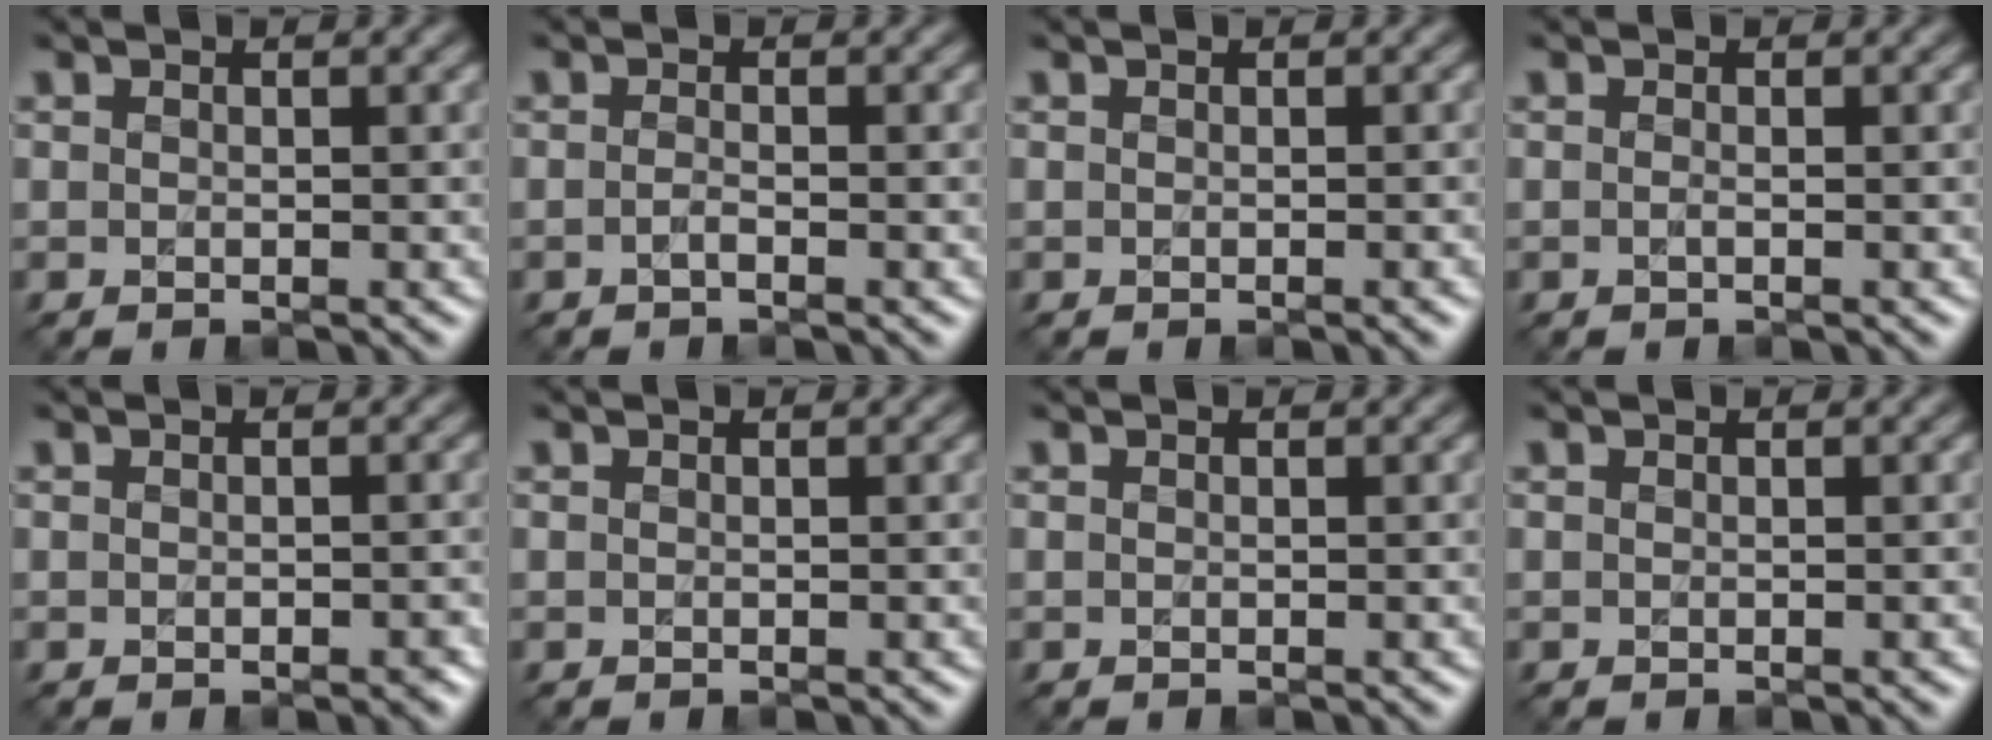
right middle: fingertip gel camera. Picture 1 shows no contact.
{"total": 0.8, "force": [-0.5, 0.2, 0.6], "torque": [-0.014, 0.000, -0.010]}
{"total": 0.8, "force": [-0.3, 0.1, 0.7], "torque": [-0.006, 0.001, -0.005]}
{"total": 0.5, "force": [-0.2, 0.1, 0.5], "torque": [-0.011, -0.001, -0.005]}
{"total": 0.9, "force": [-0.4, 0.4, 0.7], "torque": [-0.011, 0.001, -0.003]}
{"total": 0.0}
{"total": 0.0}
{"total": 0.0}